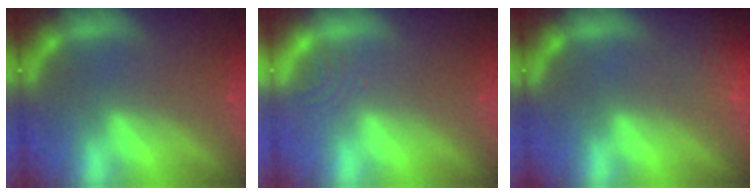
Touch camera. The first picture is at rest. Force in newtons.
{"total": 1.4}
{"total": 5.6}